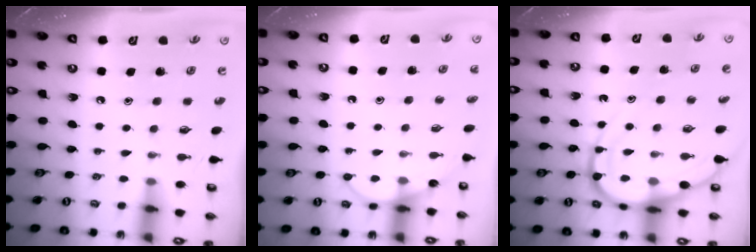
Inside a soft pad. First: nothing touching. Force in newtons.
{"total": 6.4, "press": 6.4, "slide": 0.3}
{"total": 12.5, "press": 12.5, "slide": 1.1}